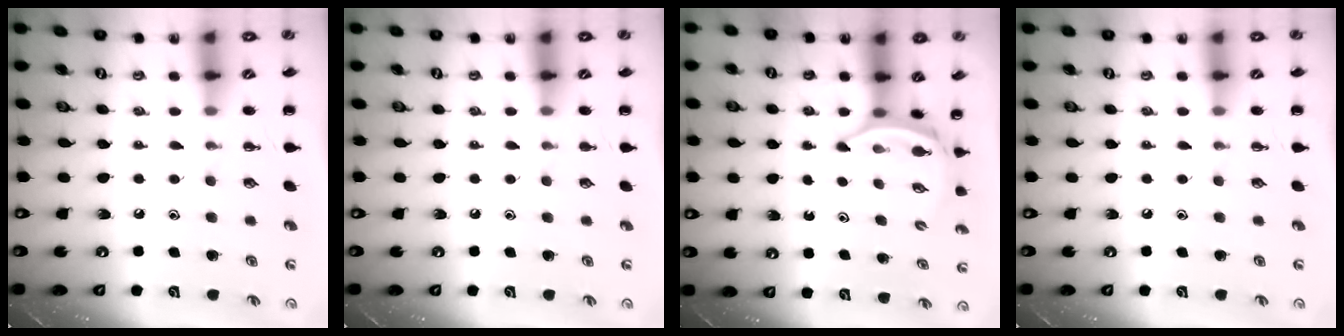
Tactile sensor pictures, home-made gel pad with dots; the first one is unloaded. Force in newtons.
{"total": 0.0}
{"total": 4.3, "press": 4.3, "slide": 0.2}
{"total": 0.0}